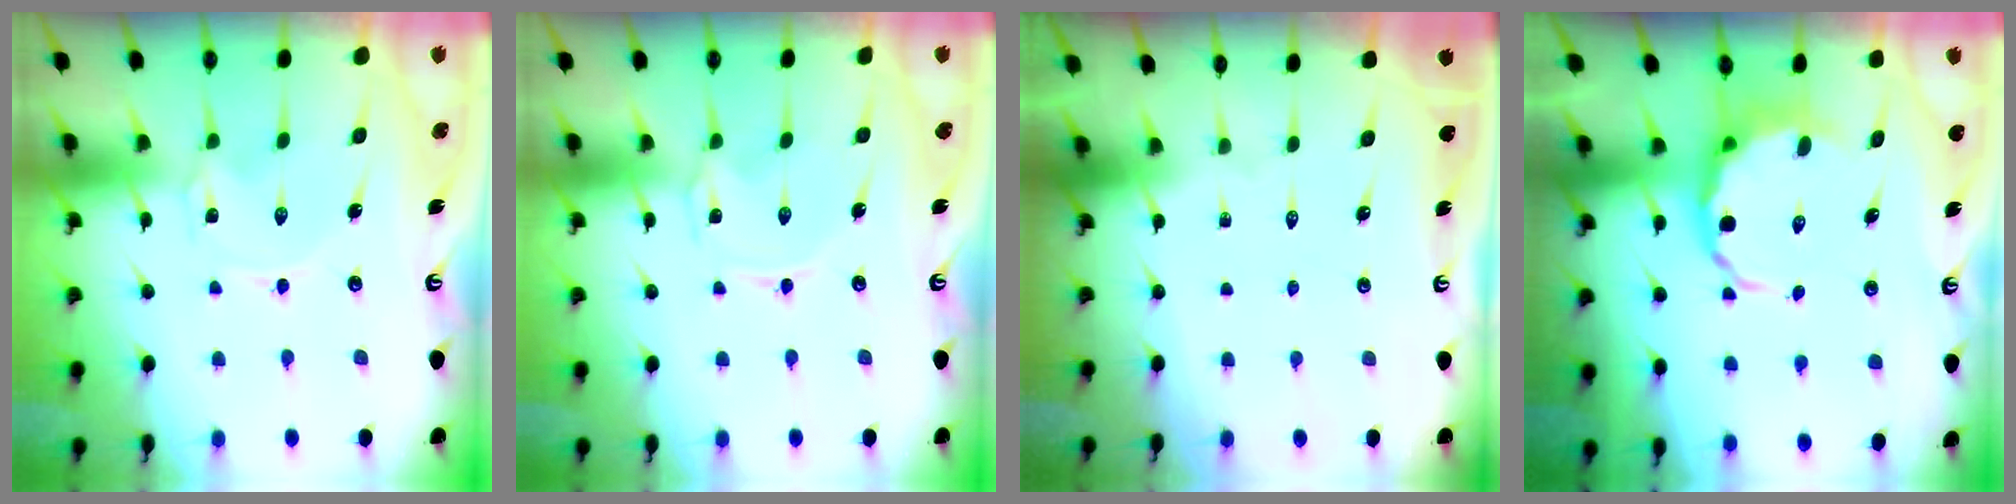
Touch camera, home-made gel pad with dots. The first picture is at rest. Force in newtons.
{"total": 0.6, "press": 0.6, "slide": 0.0}
{"total": 0.0}
{"total": 5.5, "press": 5.2, "slide": 1.8}